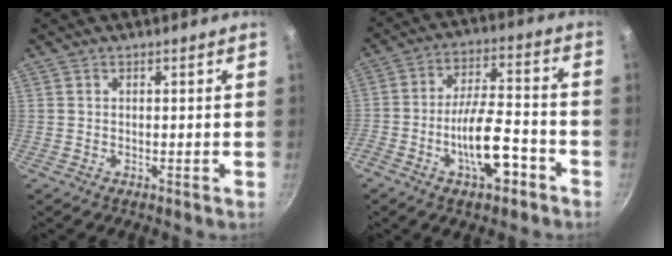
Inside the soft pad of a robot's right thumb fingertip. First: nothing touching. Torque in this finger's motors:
{"motor_torque": [1.58, -0.53, 1.42, -1.35, 0.37]}